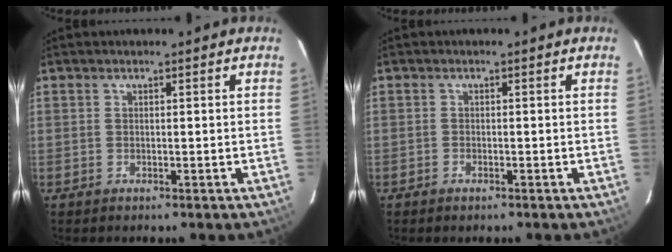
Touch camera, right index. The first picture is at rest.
{"total": 1.0, "force": [-0.8, 0.5, 0.3], "torque": [-0.008, -0.001, -0.016]}